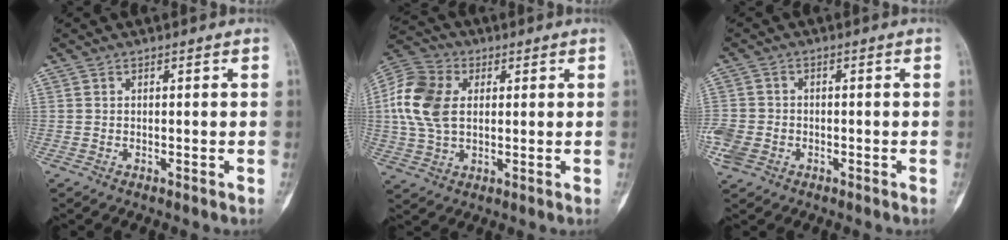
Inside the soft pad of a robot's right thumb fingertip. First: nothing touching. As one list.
[{"total": 12.8, "force": [1.9, 8.7, 9.2], "torque": [-0.182, 0.011, 0.030]}, {"total": 6.1, "force": [-2.1, 4.9, 2.9], "torque": [-0.070, 0.013, -0.035]}]